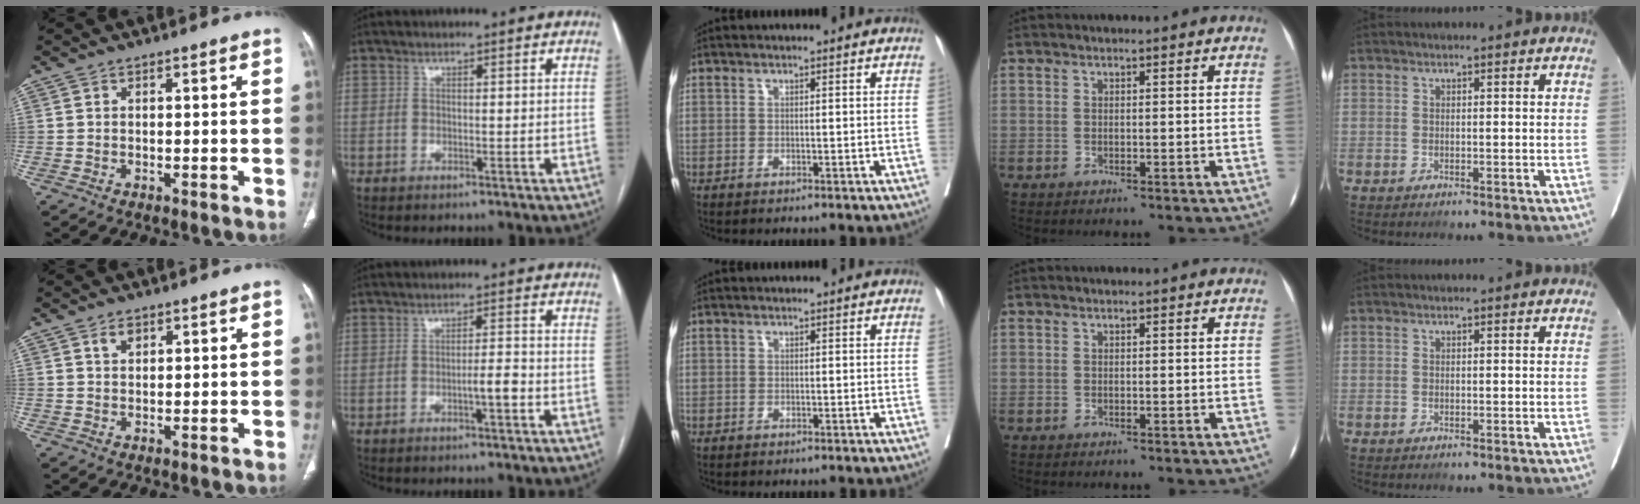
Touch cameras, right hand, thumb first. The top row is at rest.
{"thumb": {"total": 2.2, "force": [1.2, 1.4, 1.2], "torque": [-0.016, -0.005, 0.024]}, "index": {"total": 2.7, "force": [-1.2, 0.1, 2.4], "torque": [-0.039, 0.001, -0.020]}}